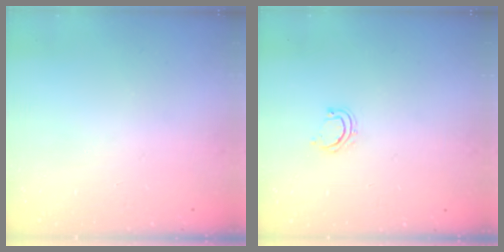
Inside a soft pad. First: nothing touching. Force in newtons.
{"total": 4.1, "press": 4.0, "slide": 1.0}